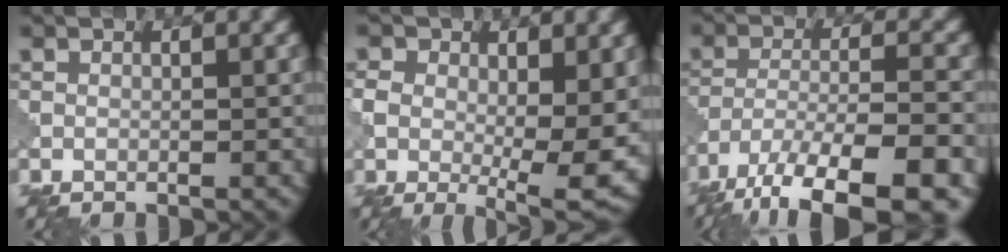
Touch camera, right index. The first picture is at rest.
{"total": 8.8, "force": [-0.4, 4.7, 7.4], "torque": [-0.133, -0.025, 0.004]}
{"total": 12.8, "force": [-9.4, 3.6, 7.9], "torque": [-0.160, -0.024, -0.143]}